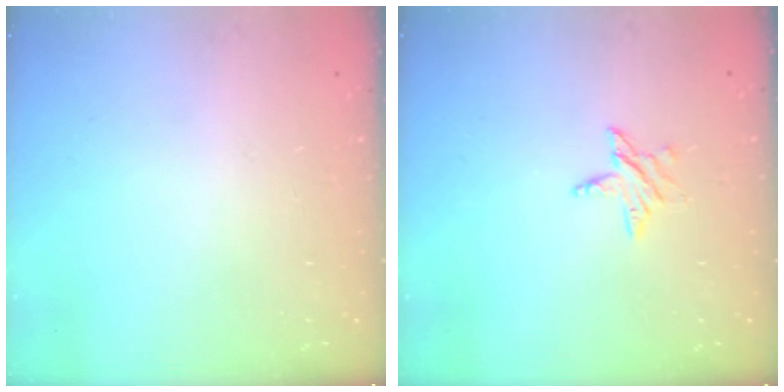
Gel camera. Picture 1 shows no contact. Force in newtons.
{"total": 4.6, "press": 4.6, "slide": 0.6}